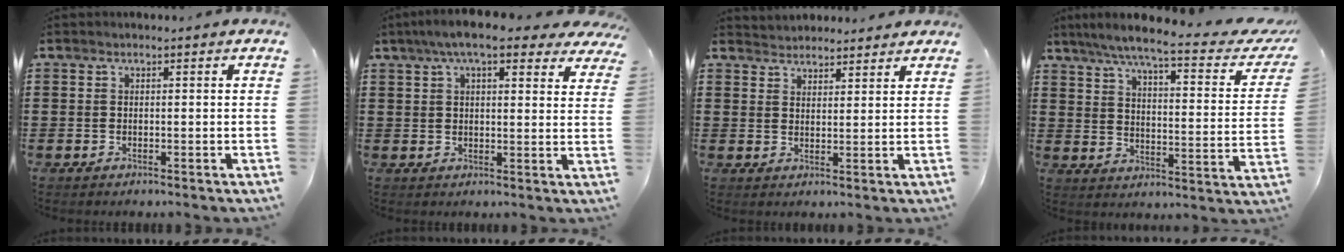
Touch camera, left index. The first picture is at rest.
{"total": 7.6, "force": [5.6, 1.6, 5.0], "torque": [-0.095, -0.006, 0.097]}
{"total": 2.8, "force": [2.7, 0.2, -0.6], "torque": [0.003, -0.006, 0.052]}
{"total": 6.9, "force": [5.4, -0.3, 4.3], "torque": [-0.097, -0.039, 0.084]}